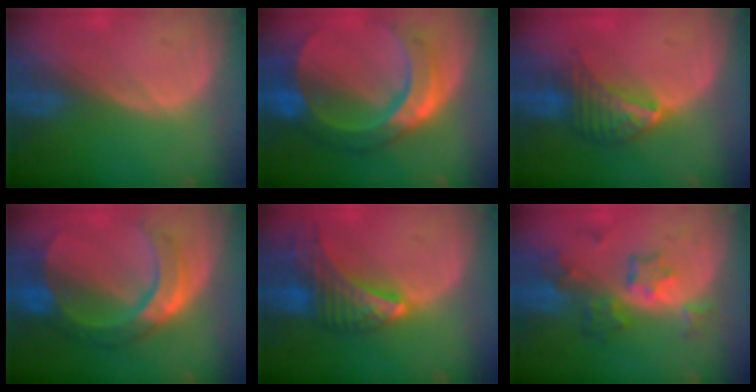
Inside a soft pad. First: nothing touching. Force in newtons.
{"total": 10.6, "press": 10.6, "slide": 1.1}
{"total": 7.1, "press": 6.3, "slide": 3.3}
{"total": 9.1, "press": 9.1, "slide": 0.8}
{"total": 9.4, "press": 8.4, "slide": 4.3}
{"total": 7.3, "press": 6.5, "slide": 3.5}